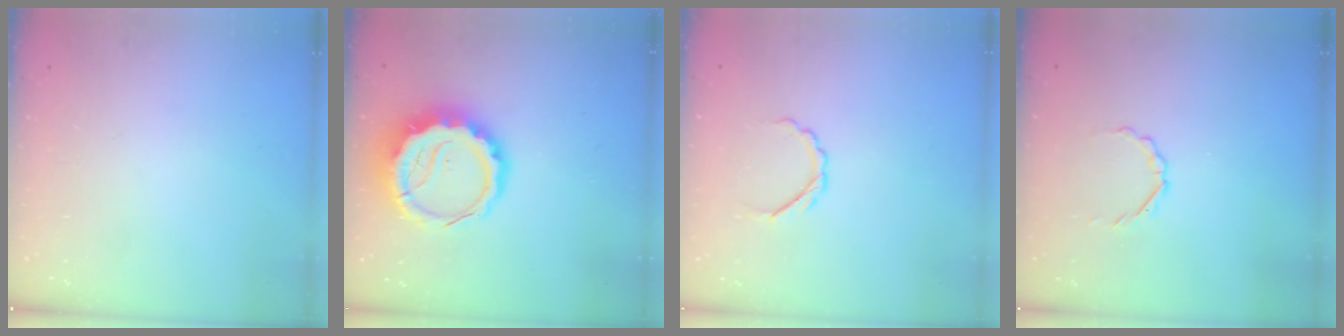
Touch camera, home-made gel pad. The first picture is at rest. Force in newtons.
{"total": 12.2, "press": 11.9, "slide": 2.7}
{"total": 4.5, "press": 4.4, "slide": 0.8}
{"total": 2.1, "press": 2.0, "slide": 0.8}